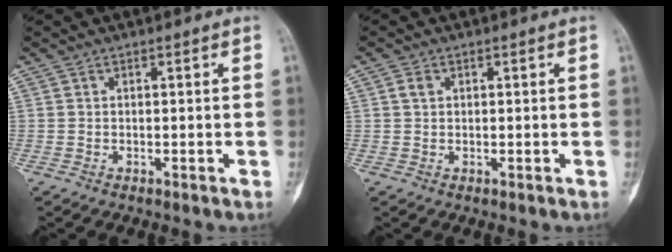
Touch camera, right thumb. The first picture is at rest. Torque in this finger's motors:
{"motor_torque": [-0.23, 0.70, 0.02, -0.01, -0.05]}